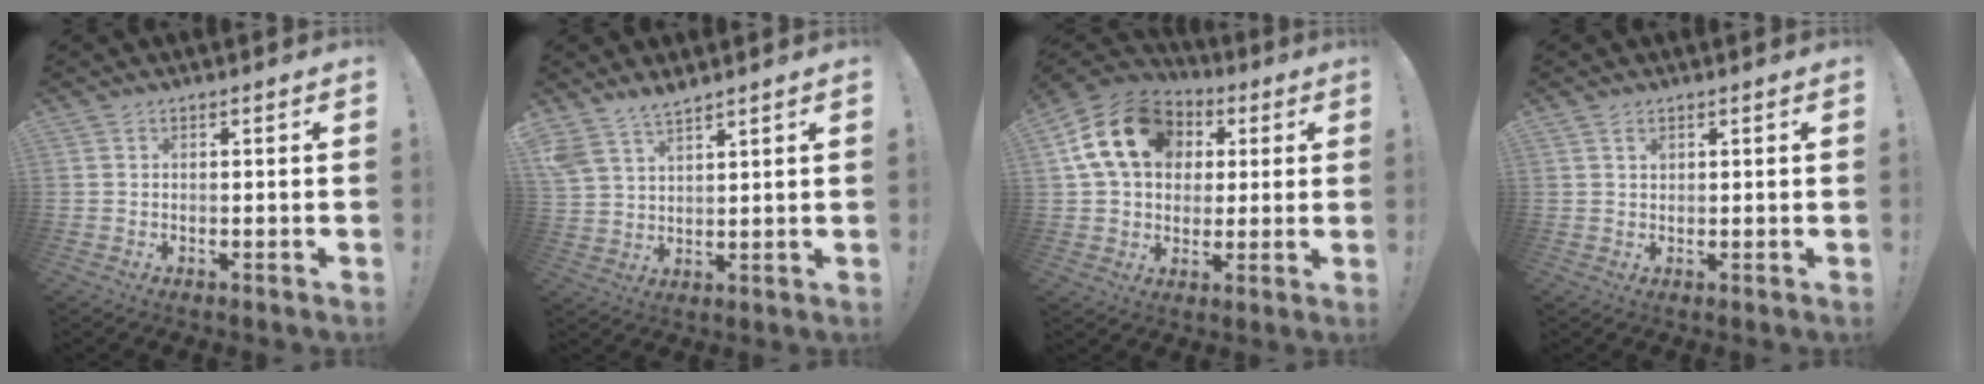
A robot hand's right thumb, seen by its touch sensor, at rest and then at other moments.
{"total": 6.3, "force": [5.7, 1.9, 2.0], "torque": [-0.046, -0.031, 0.112]}
{"total": 18.4, "force": [5.5, 14.0, 10.4], "torque": [-0.171, 0.001, 0.108]}
{"total": 1.3, "force": [0.9, 0.8, 0.6], "torque": [0.004, -0.005, 0.013]}